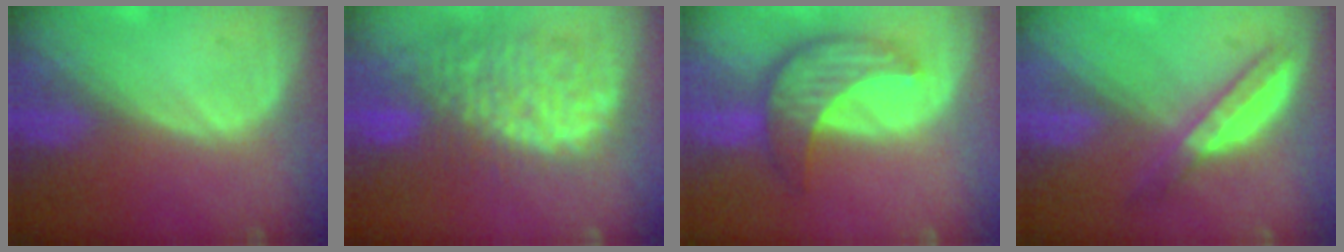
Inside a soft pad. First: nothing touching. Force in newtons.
{"total": 11.8, "press": 10.6, "slide": 5.2}
{"total": 7.9, "press": 7.4, "slide": 2.7}
{"total": 5.1, "press": 4.8, "slide": 1.7}